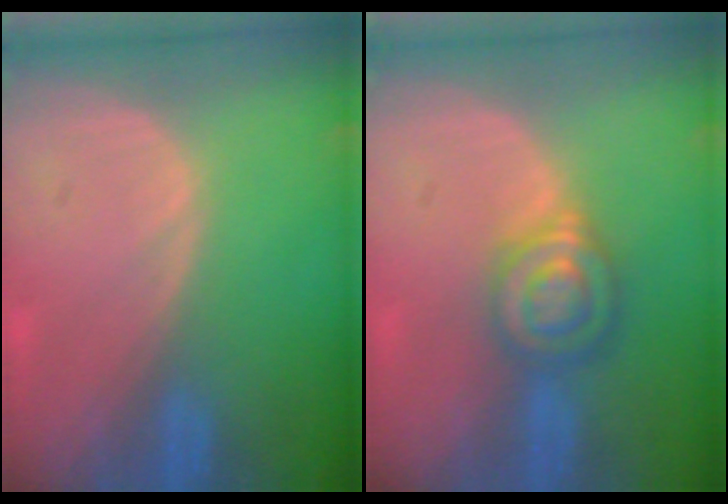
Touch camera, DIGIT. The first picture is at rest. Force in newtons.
{"total": 6.5, "press": 5.8, "slide": 2.9}